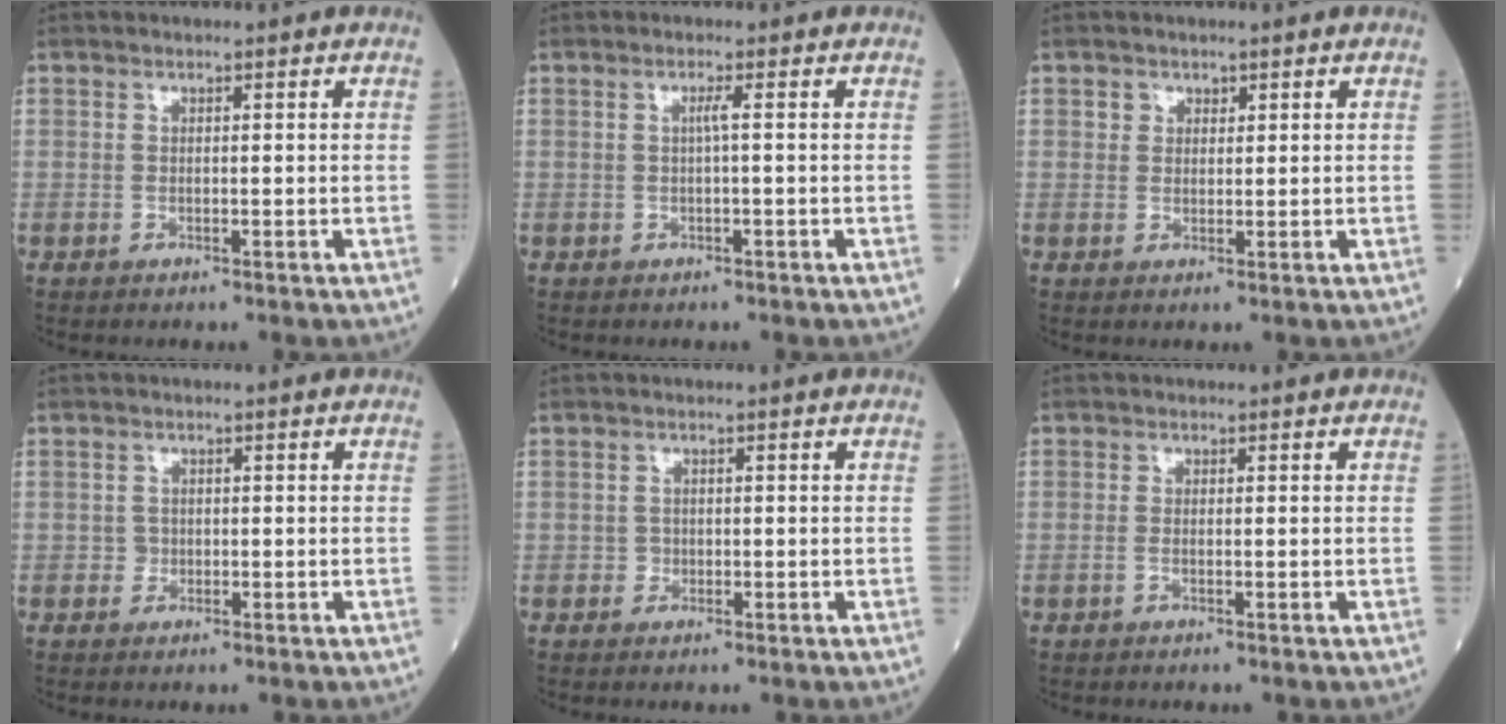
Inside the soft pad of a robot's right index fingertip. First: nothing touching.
{"total": 1.1, "force": [0.0, -0.3, 1.0], "torque": [-0.017, 0.002, -0.003]}
{"total": 1.5, "force": [0.8, 1.2, 0.2], "torque": [0.005, 0.001, 0.008]}
{"total": 0.9, "force": [-0.2, 0.8, 0.2], "torque": [0.002, 0.004, -0.006]}
{"total": 0.8, "force": [-0.3, 0.7, 0.1], "torque": [0.001, 0.004, -0.006]}
{"total": 0.5, "force": [-0.3, 0.0, 0.5], "torque": [-0.010, 0.001, -0.006]}